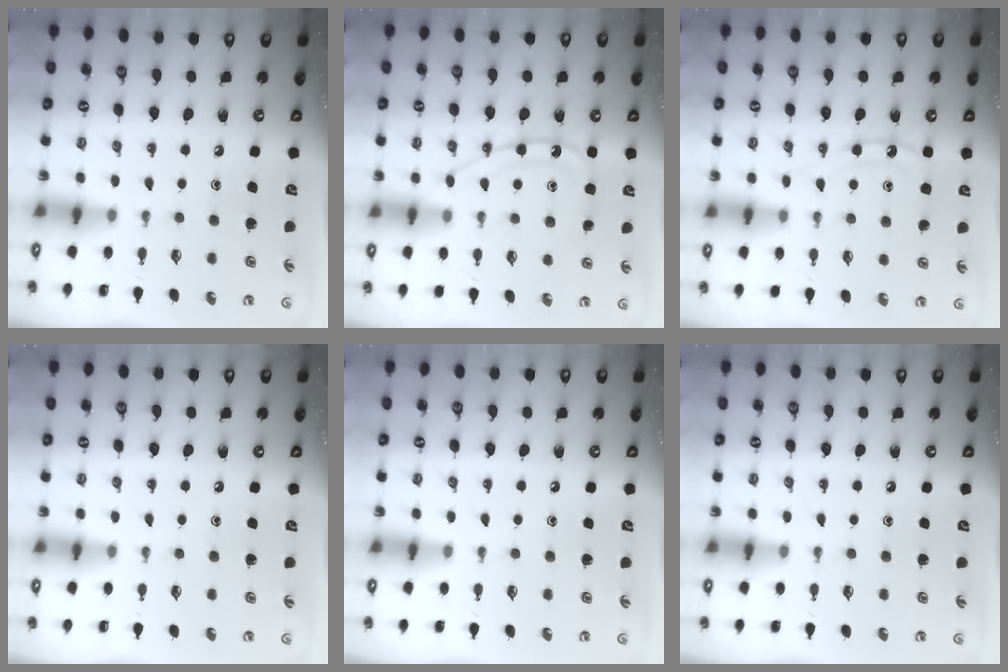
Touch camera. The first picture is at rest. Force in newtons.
{"total": 12.6, "press": 12.5, "slide": 1.1}
{"total": 9.5, "press": 9.5, "slide": 0.8}
{"total": 0.0}
{"total": 0.0}
{"total": 0.0}